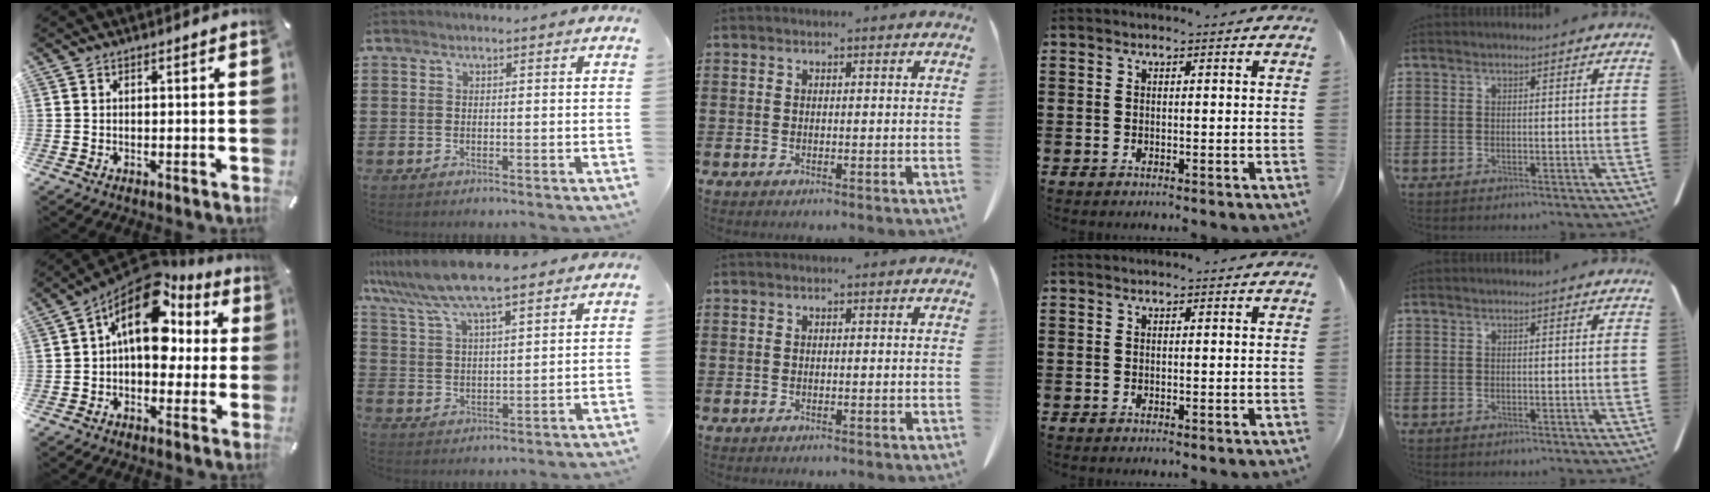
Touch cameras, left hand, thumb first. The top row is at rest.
{"thumb": {"total": 17.0, "force": [5.4, 10.4, 12.3], "torque": [-0.188, -0.034, 0.089]}, "index": {"total": 9.5, "force": [8.0, 1.2, 5.1], "torque": [-0.125, -0.024, 0.140]}}